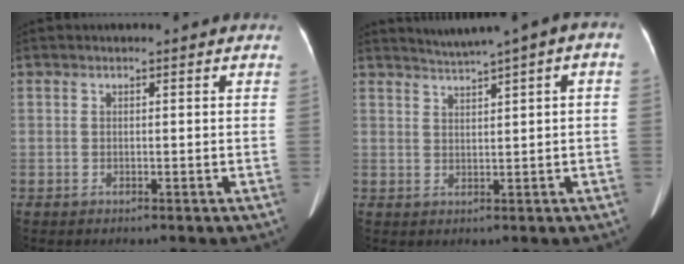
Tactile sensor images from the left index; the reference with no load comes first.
{"total": 4.3, "force": [2.3, 0.2, 3.6], "torque": [-0.056, 0.025, 0.042]}